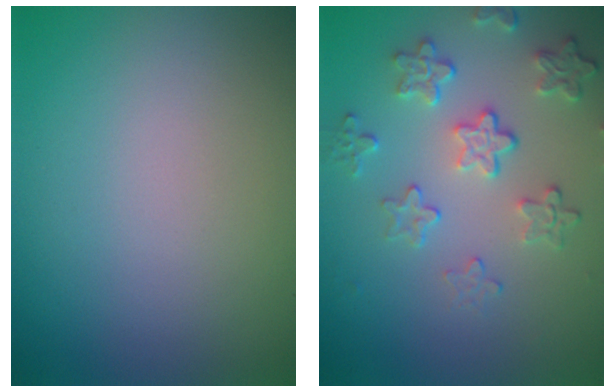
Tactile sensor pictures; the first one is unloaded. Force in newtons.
{"total": 4.1, "press": 3.2, "slide": 2.6}